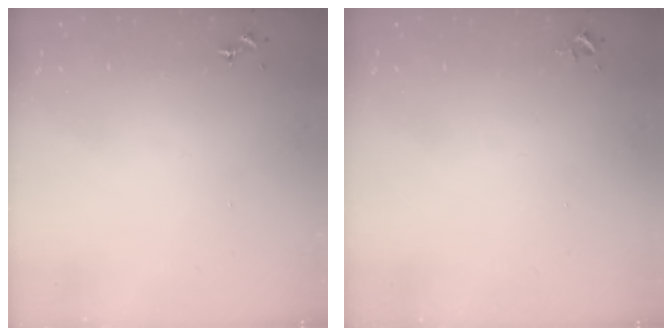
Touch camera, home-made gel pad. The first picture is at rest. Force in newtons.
{"total": 2.4, "press": 2.4, "slide": 0.3}